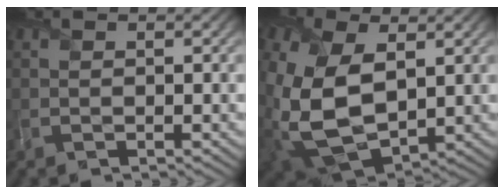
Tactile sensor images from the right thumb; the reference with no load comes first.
{"total": 16.8, "force": [-0.1, 10.9, 12.9], "torque": [-0.308, -0.044, 0.021]}